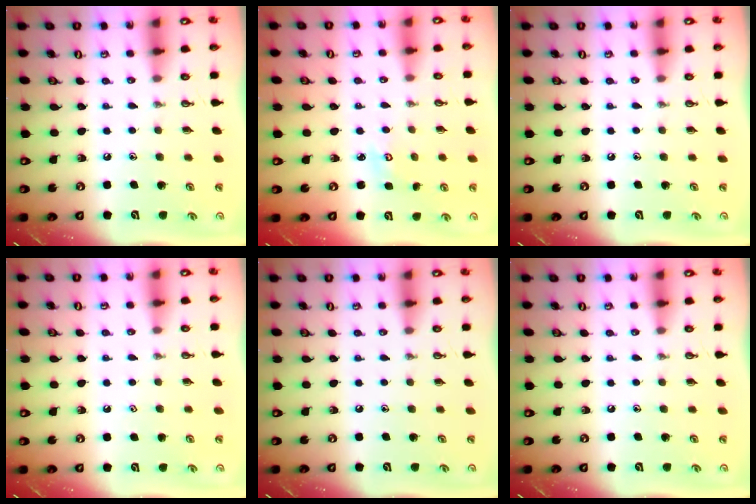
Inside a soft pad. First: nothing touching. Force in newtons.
{"total": 2.5, "press": 2.4, "slide": 0.3}
{"total": 0.0}
{"total": 0.9, "press": 0.6, "slide": 0.6}
{"total": 0.0}
{"total": 0.0}